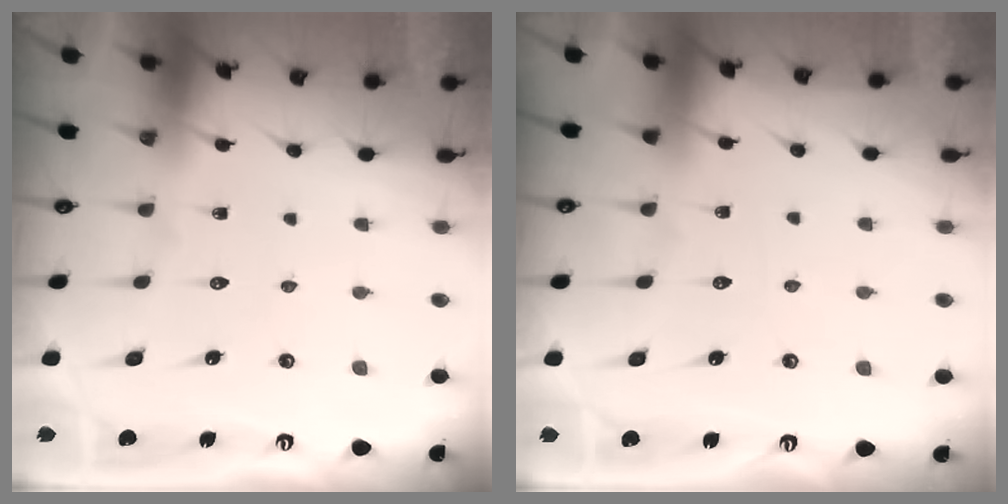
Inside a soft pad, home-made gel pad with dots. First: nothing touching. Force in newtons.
{"total": 2.2, "press": 2.2, "slide": 0.3}